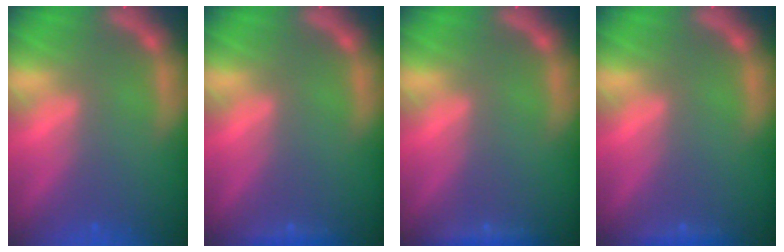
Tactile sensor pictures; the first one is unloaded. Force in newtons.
{"total": 0.9}
{"total": 1.4}
{"total": 0.9}